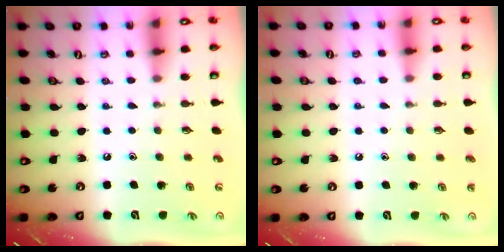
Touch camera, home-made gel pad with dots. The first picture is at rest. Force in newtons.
{"total": 1.7, "press": 1.7, "slide": 0.2}